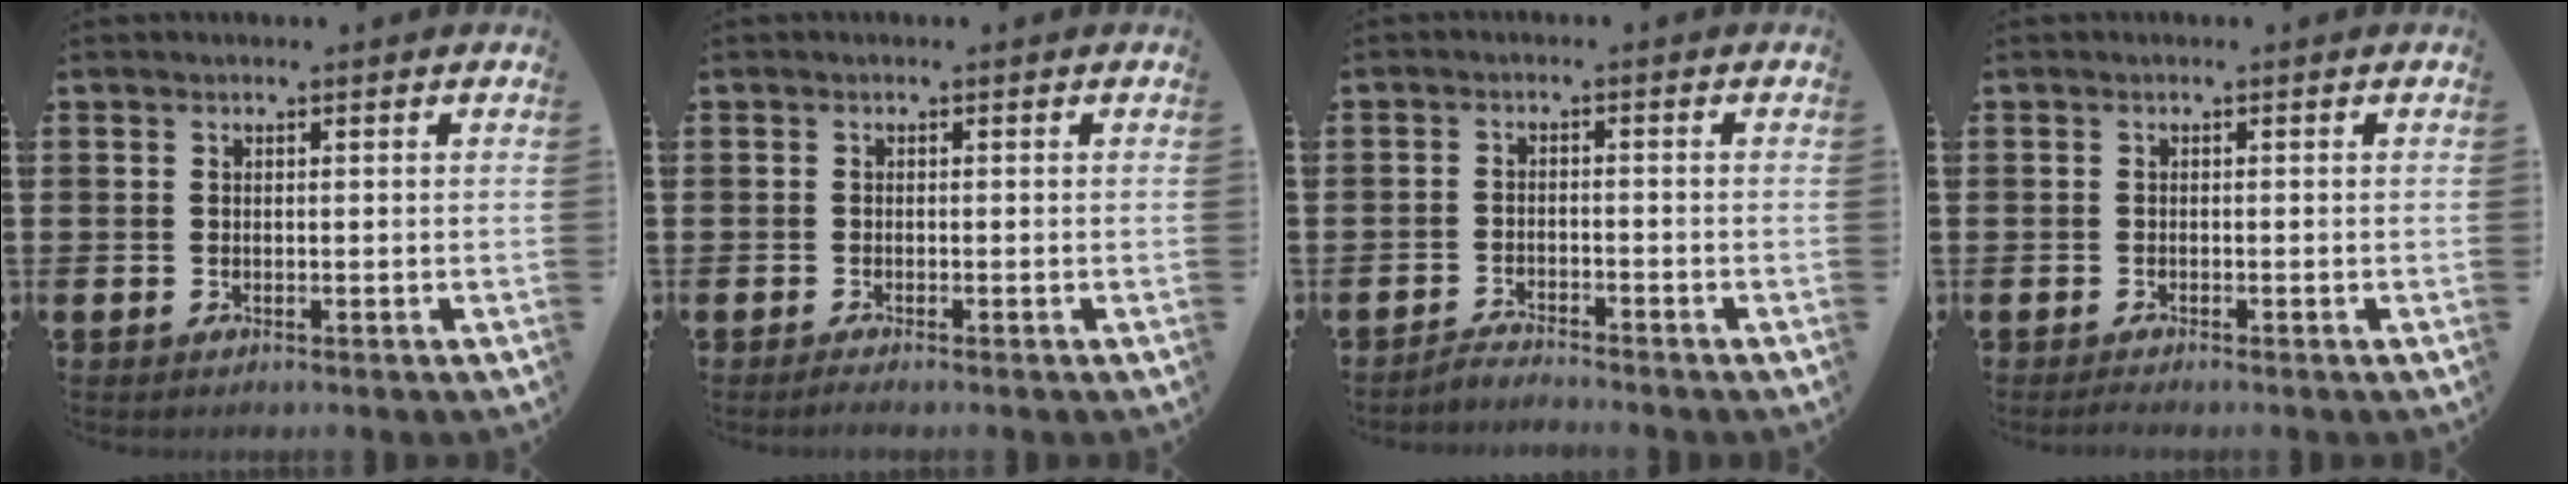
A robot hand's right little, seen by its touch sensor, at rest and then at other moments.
{"total": 0.7, "force": [-0.5, 0.0, 0.5], "torque": [-0.009, -0.002, -0.009]}
{"total": 1.9, "force": [-1.9, -0.2, -0.1], "torque": [-0.002, 0.005, -0.041]}
{"total": 0.6, "force": [-0.5, 0.0, 0.4], "torque": [-0.007, -0.002, -0.010]}